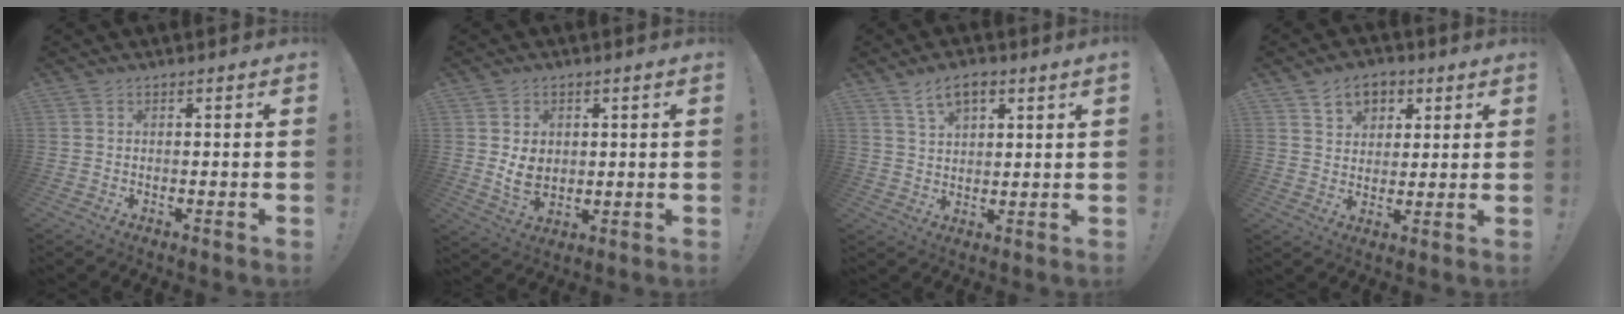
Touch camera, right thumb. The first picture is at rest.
{"total": 7.4, "force": [1.5, 6.2, 3.9], "torque": [-0.051, -0.008, 0.026]}
{"total": 6.5, "force": [4.1, 2.6, 4.3], "torque": [-0.070, -0.015, 0.075]}
{"total": 7.8, "force": [4.2, 6.0, 2.7], "torque": [-0.033, -0.022, 0.079]}